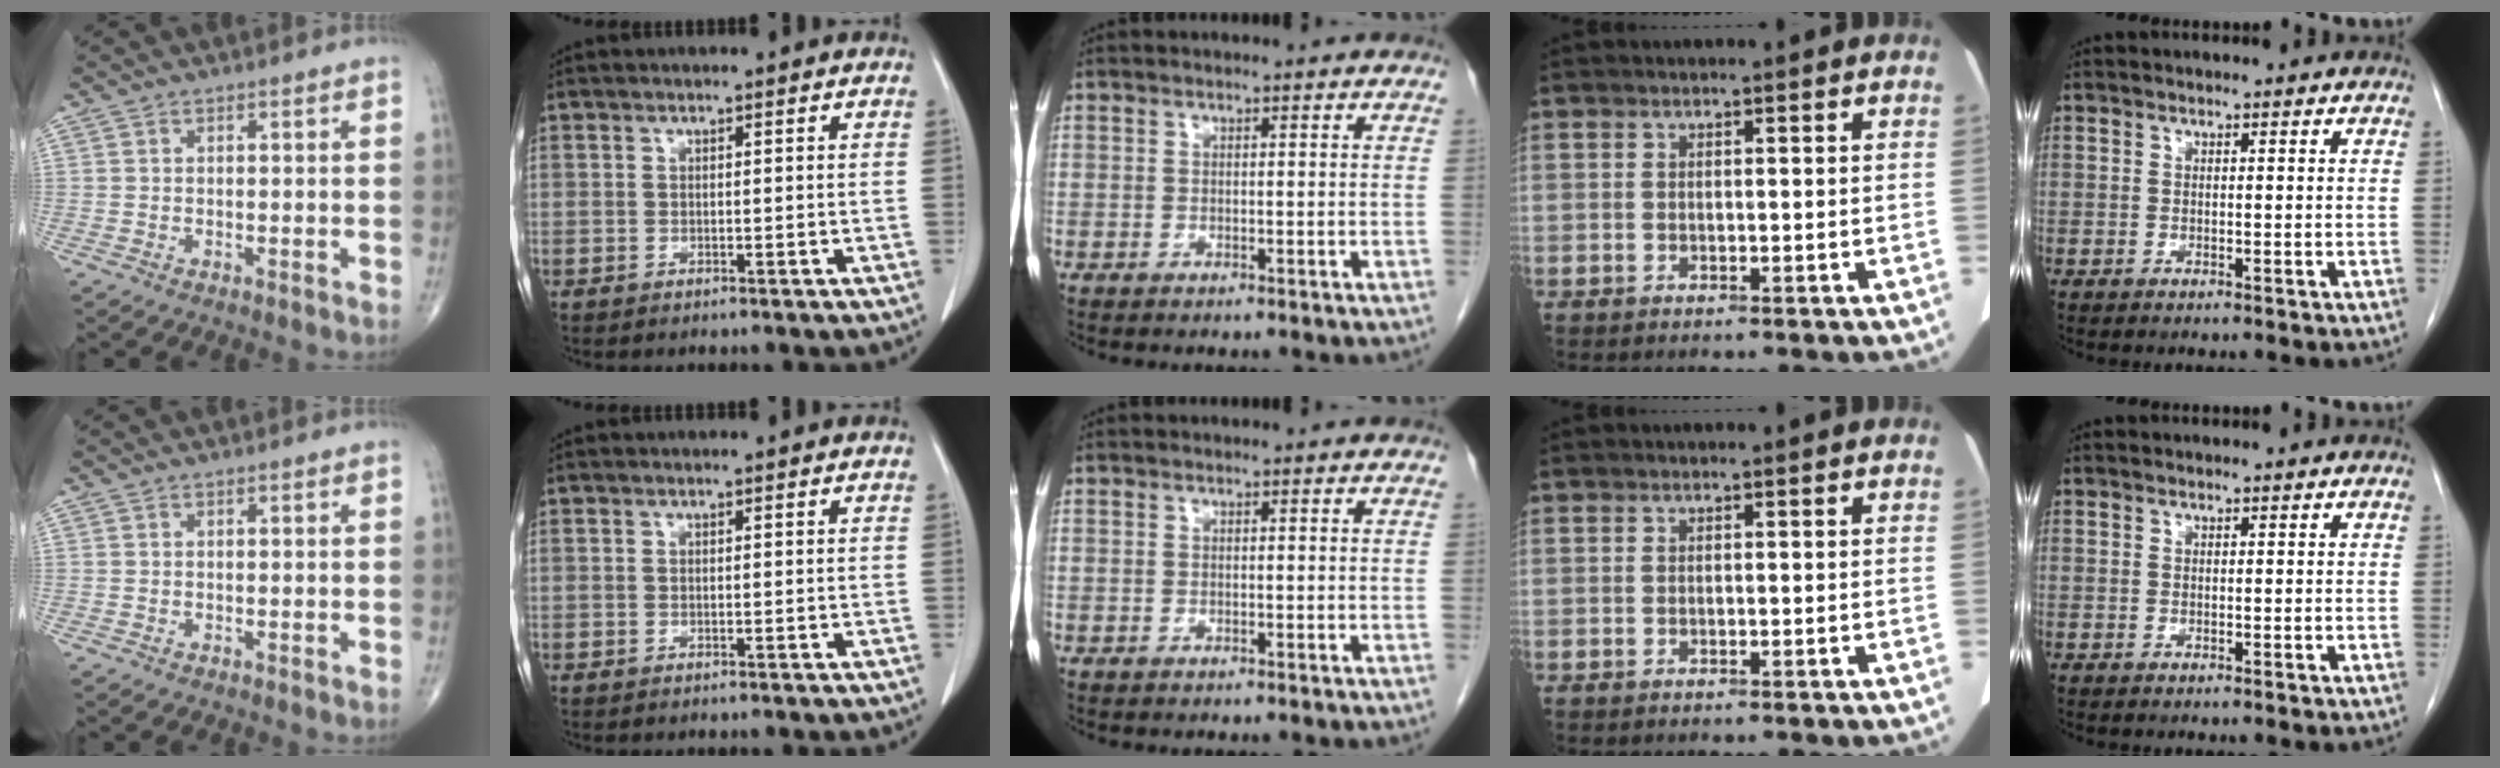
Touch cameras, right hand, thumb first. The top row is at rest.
{}